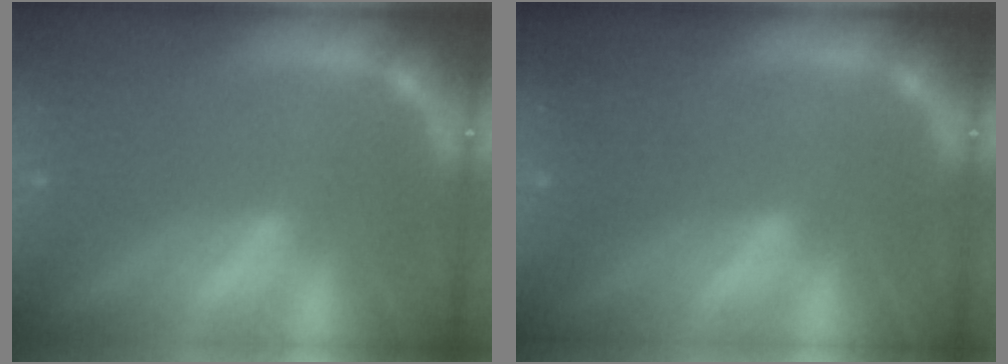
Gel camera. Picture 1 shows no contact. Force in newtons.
{"total": 10.0}